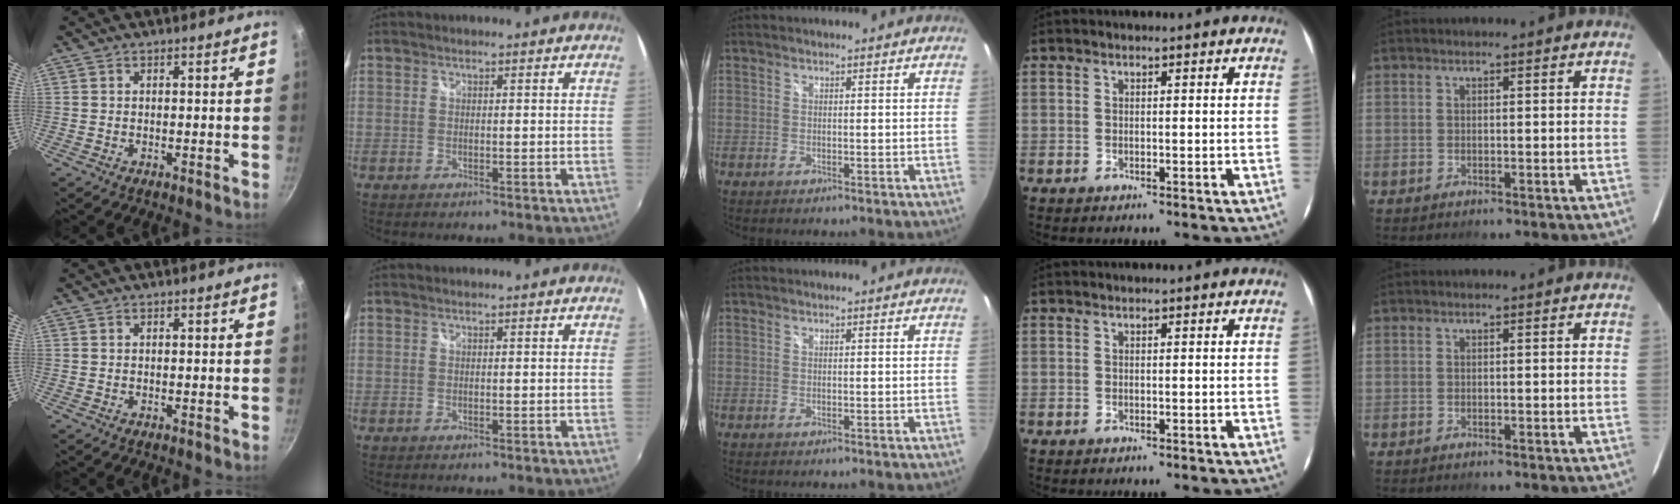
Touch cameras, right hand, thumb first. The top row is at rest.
{}